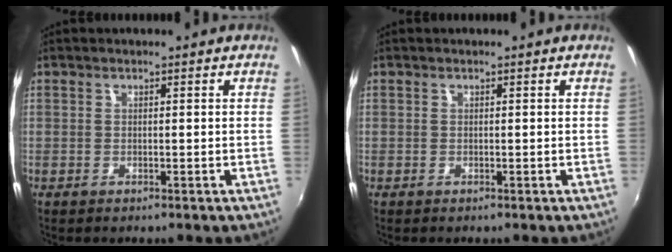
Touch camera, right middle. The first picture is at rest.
{"total": 0.0}